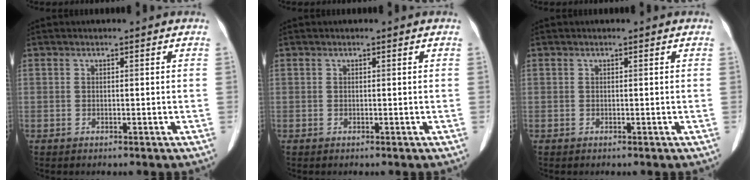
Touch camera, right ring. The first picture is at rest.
{"total": 0.0}
{"total": 0.0}